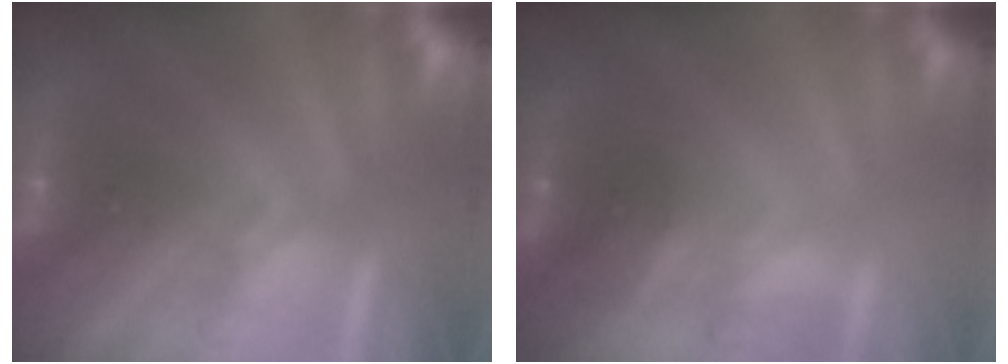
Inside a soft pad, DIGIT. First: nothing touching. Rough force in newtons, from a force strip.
{"total": 1.8}